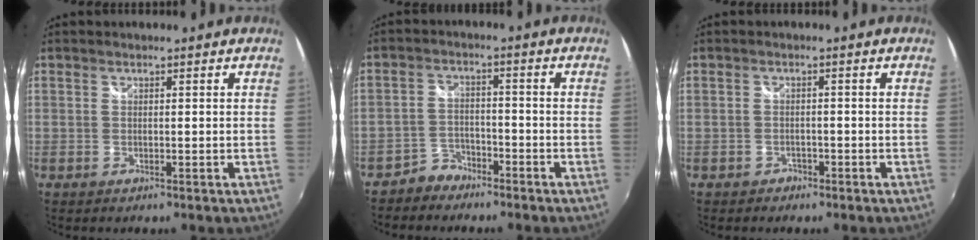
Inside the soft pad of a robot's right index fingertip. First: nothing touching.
{"total": 4.6, "force": [-3.9, 2.4, 0.2], "torque": [-0.012, 0.013, -0.074]}
{"total": 2.1, "force": [-1.5, 1.4, 0.2], "torque": [-0.009, 0.003, -0.021]}